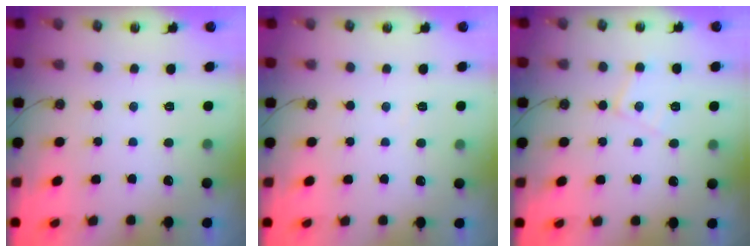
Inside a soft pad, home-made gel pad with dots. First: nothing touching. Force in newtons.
{"total": 3.5, "press": 3.4, "slide": 0.7}
{"total": 8.5, "press": 8.5, "slide": 0.6}